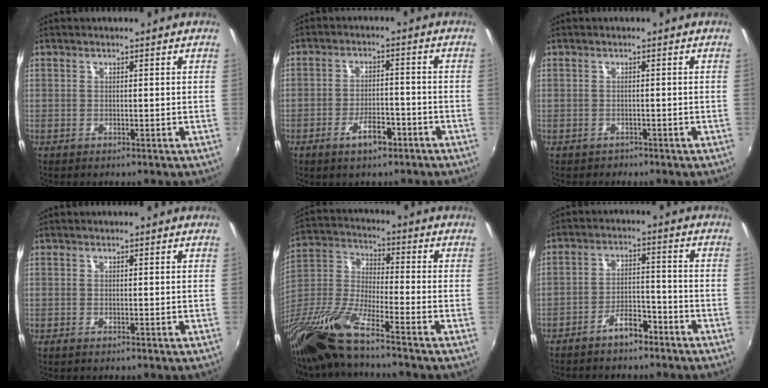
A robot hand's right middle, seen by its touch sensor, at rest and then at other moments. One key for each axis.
{"total": 5.6, "fx": -3.5, "fy": 2.5, "fz": 3.6, "tx": -0.069, "ty": 0.003, "tz": -0.049}
{"total": 1.1, "fx": -0.8, "fy": 0.8, "fz": 0.0, "tx": -0.004, "ty": 0.000, "tz": -0.009}
{"total": 0.0}
{"total": 15.6, "fx": -11.8, "fy": 1.1, "fz": 10.1, "tx": -0.208, "ty": -0.032, "tz": -0.241}
{"total": 6.0, "fx": -4.8, "fy": 2.3, "fz": 2.9, "tx": -0.065, "ty": 0.019, "tz": -0.074}